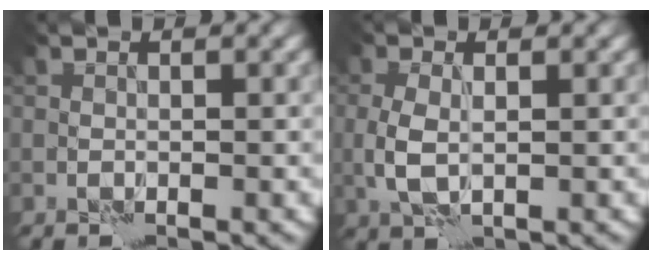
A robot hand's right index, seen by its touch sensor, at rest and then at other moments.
{"total": 2.6, "force": [0.2, 1.4, 2.1], "torque": [-0.054, -0.005, 0.008]}